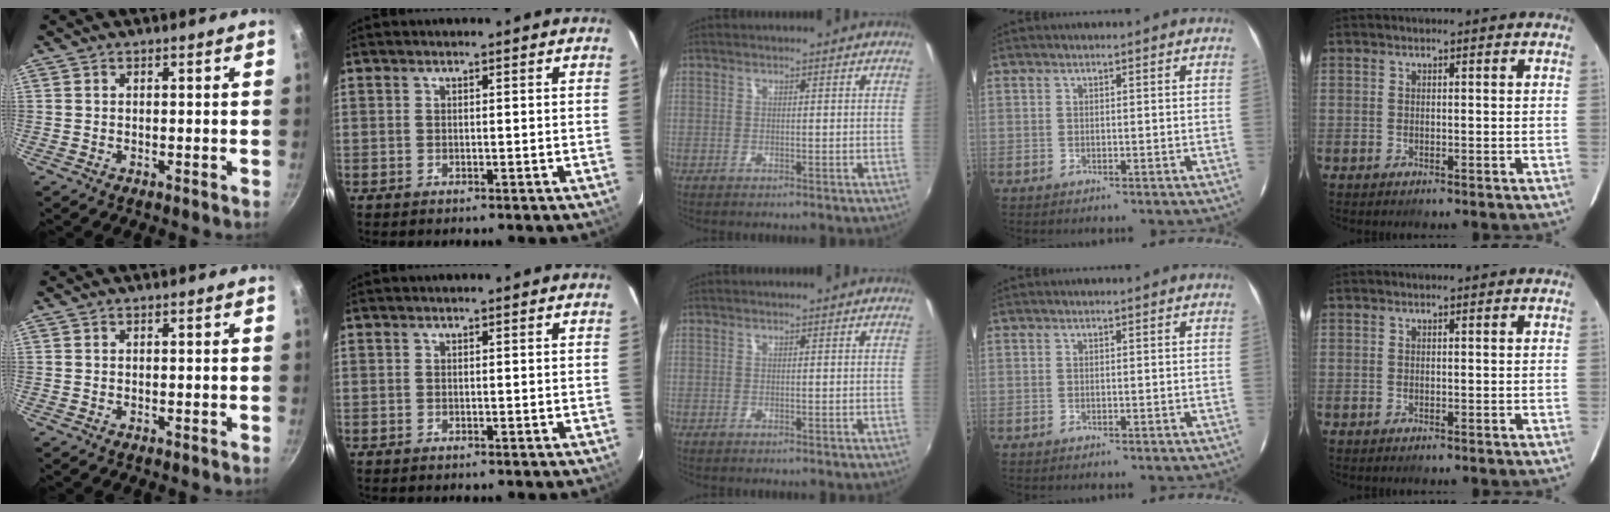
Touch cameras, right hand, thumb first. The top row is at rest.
{}